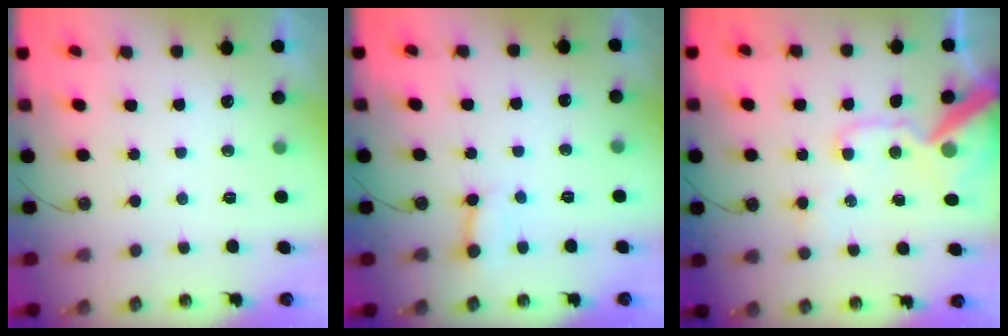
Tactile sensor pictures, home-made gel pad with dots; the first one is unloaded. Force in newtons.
{"total": 4.1, "press": 4.1, "slide": 0.3}
{"total": 17.0, "press": 16.9, "slide": 2.4}